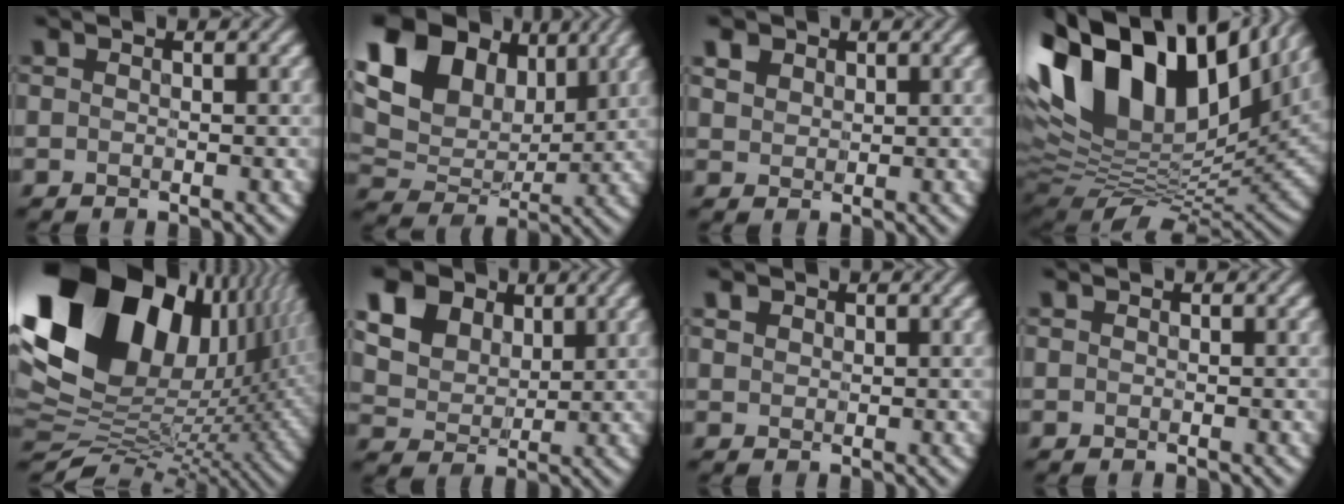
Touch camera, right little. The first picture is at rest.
{"total": 13.7, "force": [5.5, 9.1, 8.8], "torque": [-0.194, 0.026, 0.096]}
{"total": 2.4, "force": [1.3, 1.8, 0.9], "torque": [-0.045, 0.001, 0.034]}
{"total": 16.8, "force": [6.1, 10.4, 11.6], "torque": [-0.220, 0.028, 0.111]}
{"total": 19.3, "force": [5.3, 12.3, 13.9], "torque": [-0.275, 0.023, 0.096]}
{"total": 11.5, "force": [5.8, 8.2, 5.7], "torque": [-0.161, 0.029, 0.107]}
{"total": 0.8, "force": [0.4, 0.7, 0.1], "torque": [-0.016, -0.004, 0.024]}
{"total": 0.0}